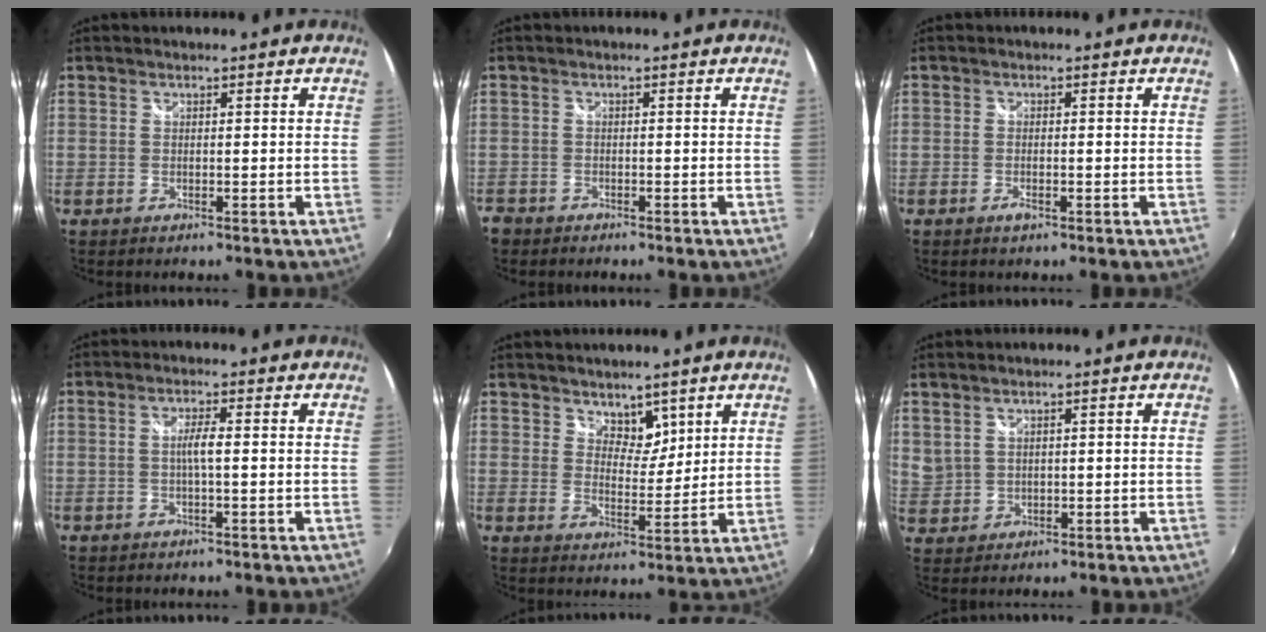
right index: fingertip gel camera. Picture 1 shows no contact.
{"total": 2.8, "force": [-2.2, 1.7, 0.2], "torque": [-0.015, -0.002, -0.046]}
{"total": 1.7, "force": [-0.8, 0.6, 1.3], "torque": [-0.026, -0.003, -0.014]}
{"total": 2.5, "force": [-0.3, -0.1, 2.5], "torque": [-0.047, 0.002, -0.007]}
{"total": 4.6, "force": [3.4, 2.8, 1.4], "torque": [-0.011, -0.002, 0.059]}
{"total": 5.3, "force": [2.6, 4.0, 2.2], "torque": [-0.045, 0.007, 0.065]}